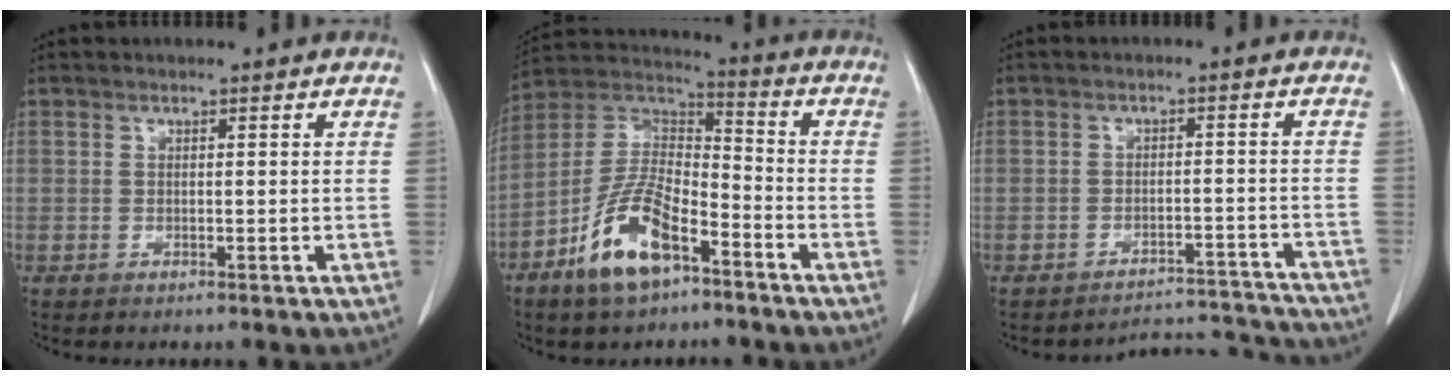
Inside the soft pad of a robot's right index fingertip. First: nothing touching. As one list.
[{"total": 12.9, "force": [-7.1, 4.9, 9.6], "torque": [-0.198, 0.007, -0.131]}, {"total": 9.4, "force": [-9.1, 1.6, -1.9], "torque": [0.041, 0.044, -0.107]}]